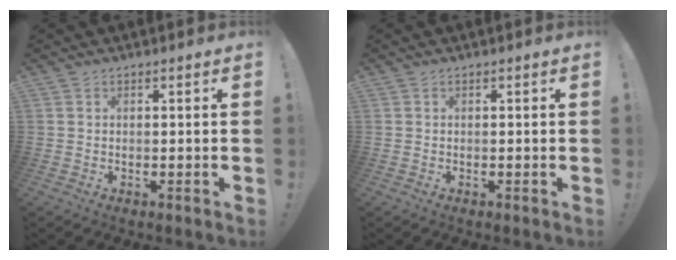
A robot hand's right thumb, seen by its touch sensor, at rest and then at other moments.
{"total": 0.0}